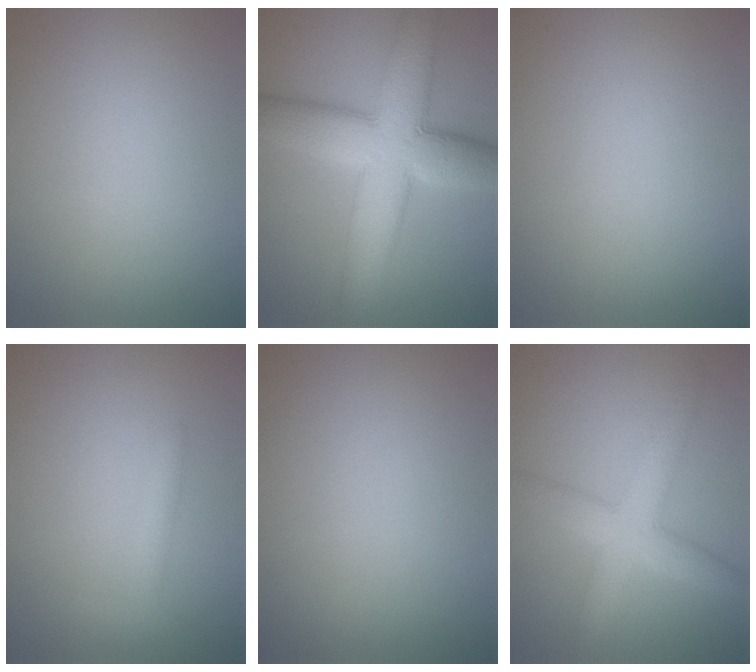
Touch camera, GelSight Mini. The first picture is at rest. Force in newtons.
{"total": 11.3, "press": 11.3, "slide": 0.6}
{"total": 0.0}
{"total": 1.6, "press": 1.6, "slide": 0.1}
{"total": 0.0}
{"total": 4.6, "press": 4.6, "slide": 0.1}